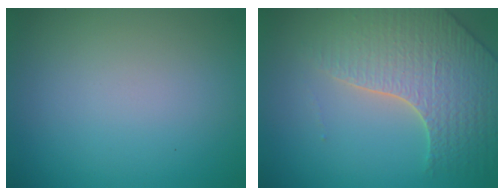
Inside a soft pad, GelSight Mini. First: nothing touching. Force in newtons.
{"total": 4.9, "press": 4.5, "slide": 2.0}